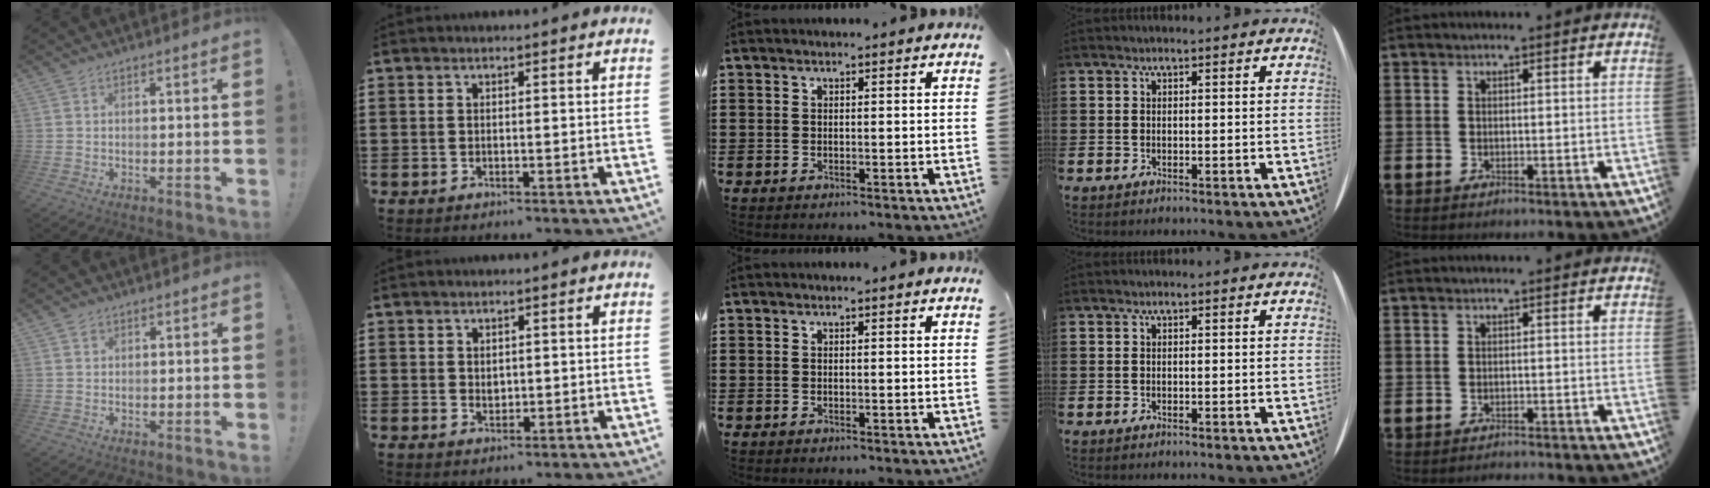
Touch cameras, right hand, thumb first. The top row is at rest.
{"thumb": {"total": 1.1, "force": [0.9, 0.7, 0.2], "torque": [0.000, -0.002, 0.016]}, "index": {"total": 1.2, "force": [0.6, 0.9, 0.4], "torque": [-0.010, 0.006, 0.011]}, "little": {"total": 0.9, "force": [-0.9, -0.2, -0.1], "torque": [0.001, 0.001, -0.019]}}